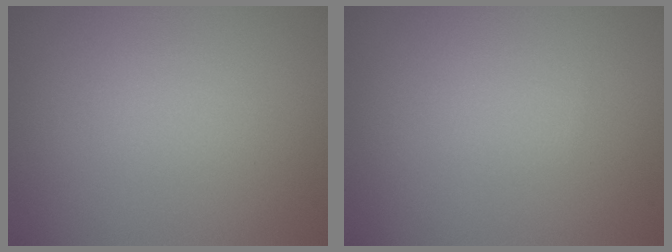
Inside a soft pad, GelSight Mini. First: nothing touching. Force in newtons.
{"total": 0.0}